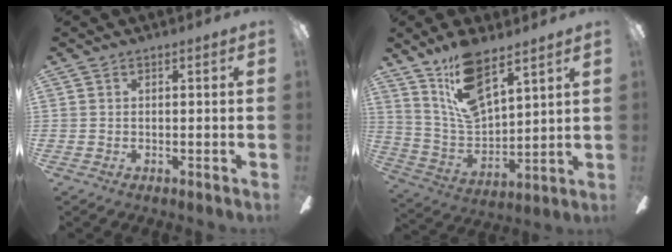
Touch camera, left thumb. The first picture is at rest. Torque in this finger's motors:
{"motor_torque": [0.34, 0.39, 0.24, -0.11, 0.16]}